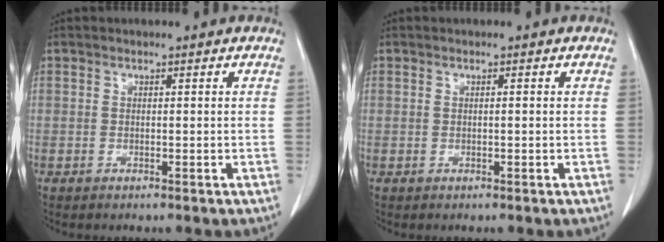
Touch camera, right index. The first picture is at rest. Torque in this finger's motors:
{"motor_torque": [-0.05, 0.04, -0.09, -0.01]}